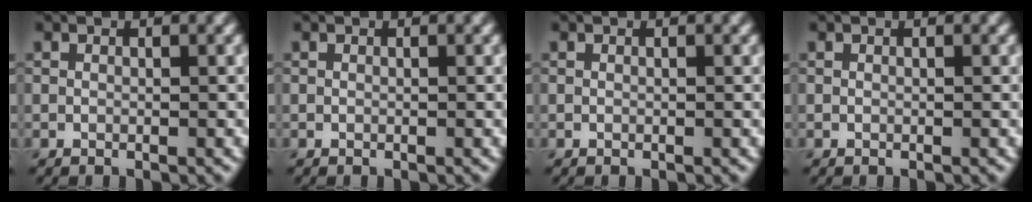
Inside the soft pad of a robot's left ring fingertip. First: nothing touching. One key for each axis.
{"total": 0.0}
{"total": 0.0}
{"total": 0.0}